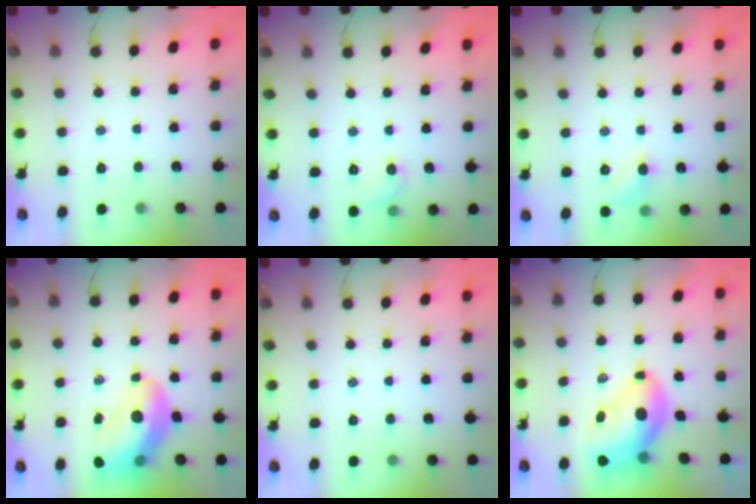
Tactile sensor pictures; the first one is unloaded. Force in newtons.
{"total": 5.3, "press": 5.1, "slide": 1.5}
{"total": 6.1, "press": 5.8, "slide": 2.0}
{"total": 13.3, "press": 12.8, "slide": 3.7}
{"total": 0.0}
{"total": 10.3, "press": 9.8, "slide": 2.9}